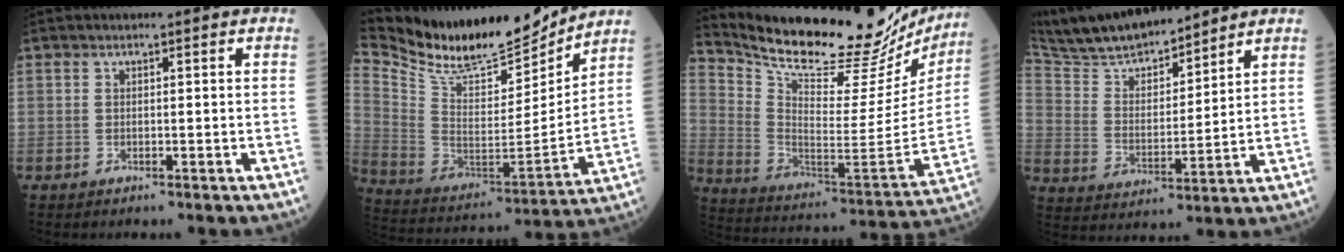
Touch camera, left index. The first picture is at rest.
{"total": 21.8, "force": [19.9, 4.5, 7.6], "torque": [-0.161, -0.022, 0.338]}
{"total": 29.3, "force": [26.4, 6.2, 11.1], "torque": [-0.197, -0.085, 0.365]}
{"total": 15.5, "force": [14.0, 2.9, 6.0], "torque": [-0.112, 0.009, 0.255]}